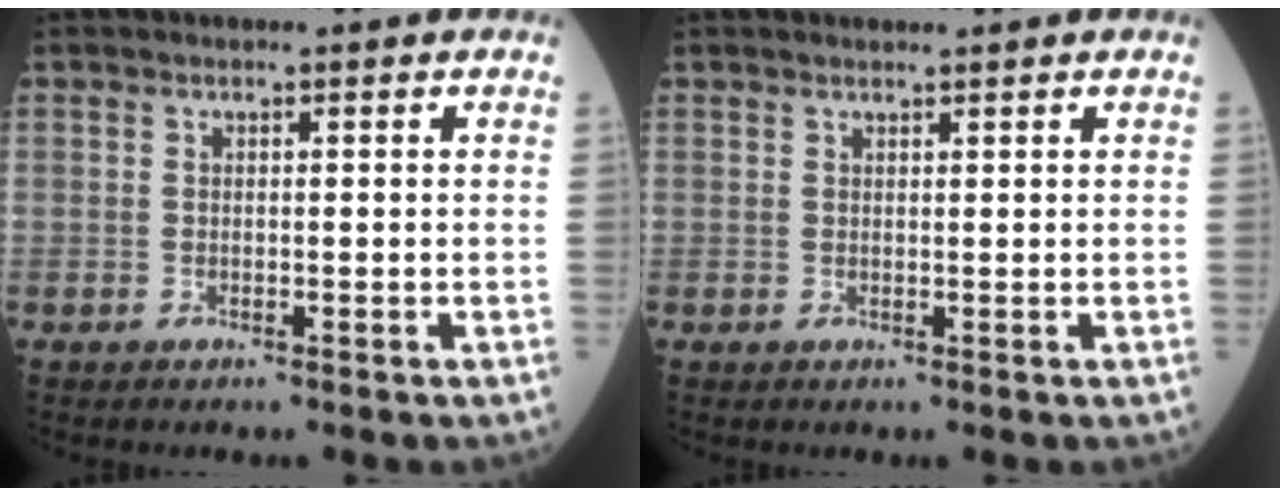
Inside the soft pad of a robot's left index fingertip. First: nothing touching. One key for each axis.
{"total": 1.3, "fx": 1.3, "fy": 0.1, "fz": 0.3, "tx": -0.007, "ty": 0.008, "tz": 0.025}